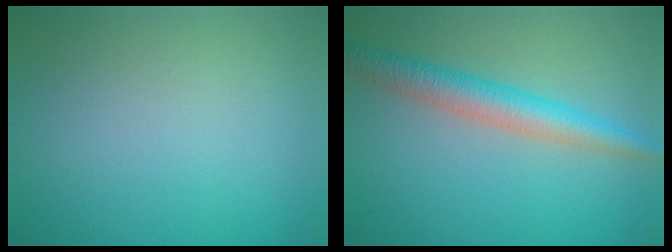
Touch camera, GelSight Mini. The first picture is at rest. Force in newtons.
{"total": 4.3, "press": 4.3, "slide": 0.1}